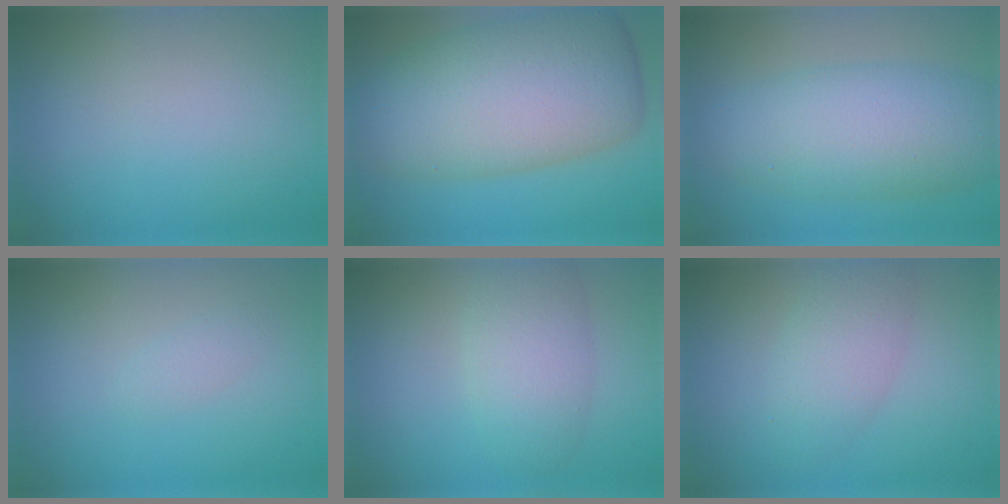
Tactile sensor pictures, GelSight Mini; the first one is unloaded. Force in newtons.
{"total": 10.1, "press": 10.0, "slide": 0.7}
{"total": 7.4, "press": 7.4, "slide": 0.1}
{"total": 0.9, "press": 0.9, "slide": 0.0}
{"total": 4.0, "press": 4.0, "slide": 0.2}
{"total": 3.4, "press": 3.3, "slide": 0.1}